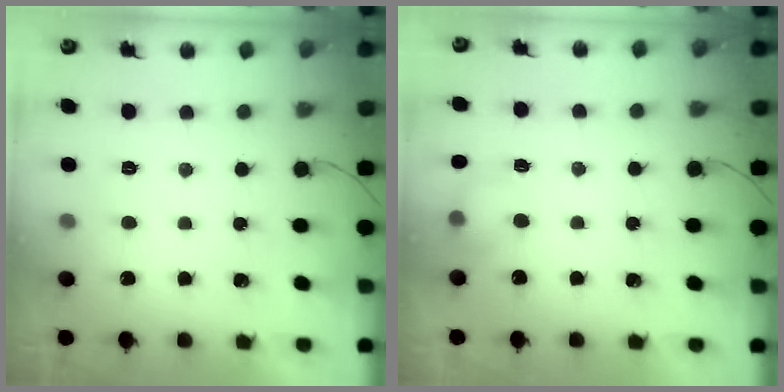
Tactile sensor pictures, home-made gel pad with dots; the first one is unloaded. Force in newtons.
{"total": 5.1, "press": 4.9, "slide": 1.4}